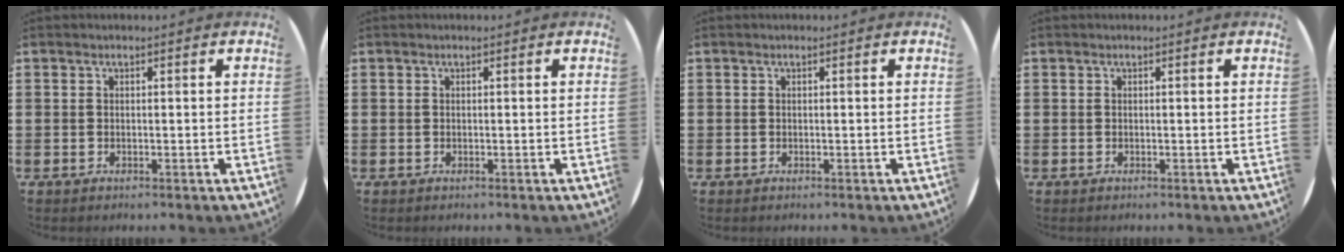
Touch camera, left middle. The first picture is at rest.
{"total": 0.0}
{"total": 0.0}
{"total": 0.0}